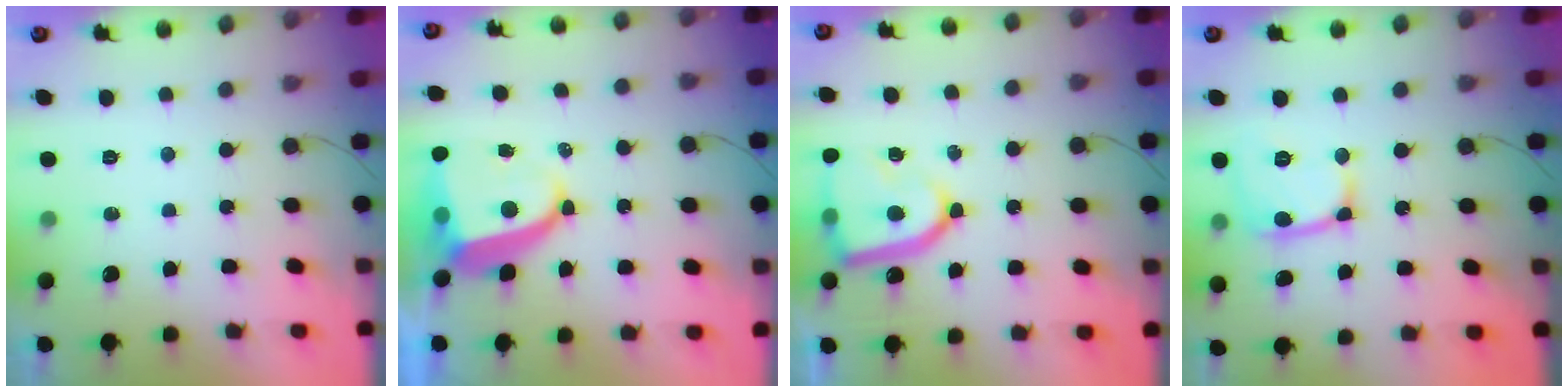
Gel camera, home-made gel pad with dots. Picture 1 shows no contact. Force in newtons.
{"total": 8.4, "press": 8.3, "slide": 1.1}
{"total": 15.6, "press": 15.5, "slide": 1.4}
{"total": 9.7, "press": 9.6, "slide": 1.2}